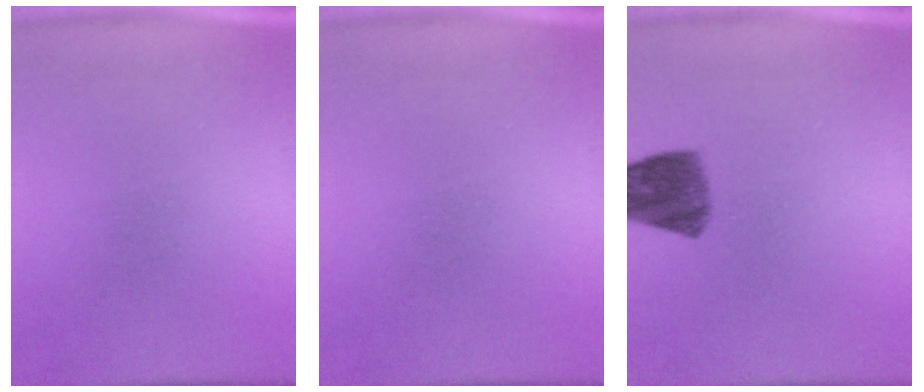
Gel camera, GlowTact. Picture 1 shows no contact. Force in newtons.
{"total": 0.0}
{"total": 8.1}